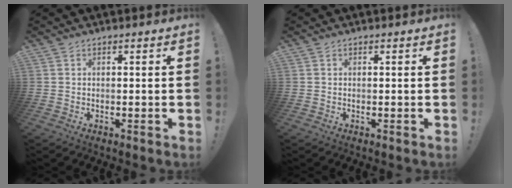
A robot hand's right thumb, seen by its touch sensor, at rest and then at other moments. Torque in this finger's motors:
{"motor_torque": [-0.01, 0.00, -0.12, 0.13, 0.00]}